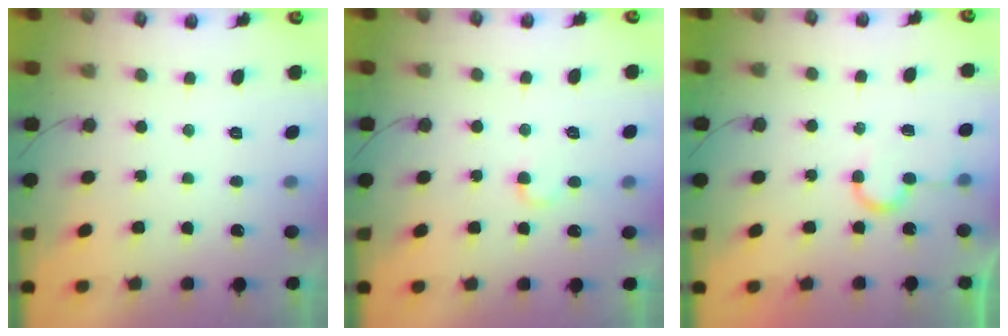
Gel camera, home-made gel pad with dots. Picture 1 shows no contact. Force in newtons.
{"total": 4.4, "press": 4.3, "slide": 0.5}
{"total": 5.5, "press": 5.3, "slide": 1.5}